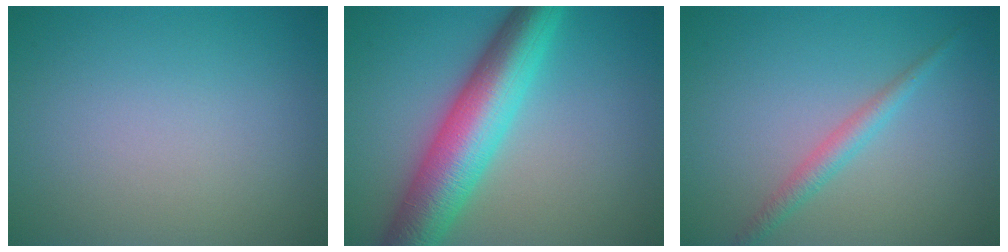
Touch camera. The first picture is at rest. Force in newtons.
{"total": 9.0, "press": 9.0, "slide": 0.2}
{"total": 1.9, "press": 1.9, "slide": 0.1}